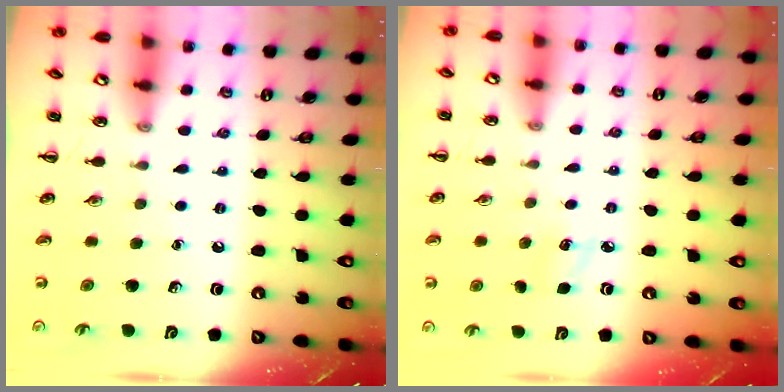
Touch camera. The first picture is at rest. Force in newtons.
{"total": 4.8, "press": 4.6, "slide": 1.3}